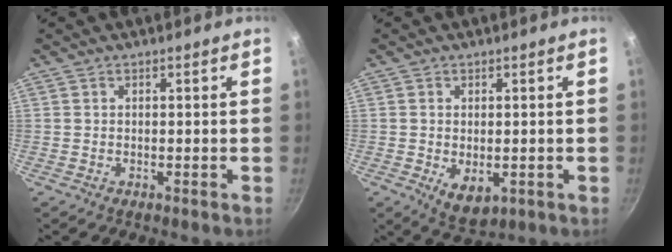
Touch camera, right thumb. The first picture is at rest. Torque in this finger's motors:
{"motor_torque": [-0.32, 0.39, -0.13, 0.13, 0.12]}